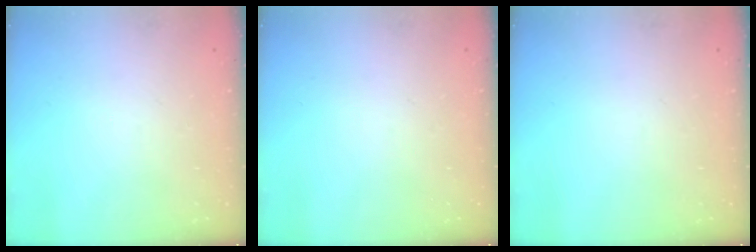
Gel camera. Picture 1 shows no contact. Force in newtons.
{"total": 0.0}
{"total": 0.0}